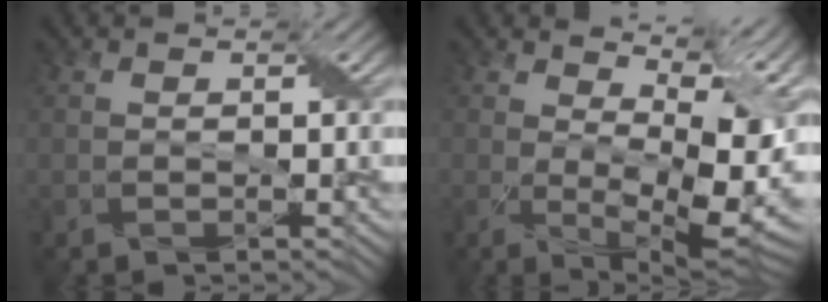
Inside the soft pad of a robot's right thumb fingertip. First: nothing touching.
{"total": 13.9, "force": [2.4, 6.0, 12.3], "torque": [-0.198, -0.011, 0.069]}